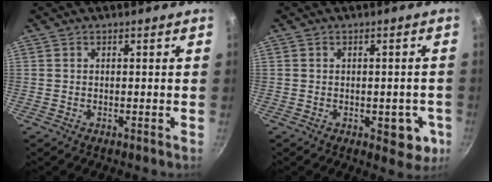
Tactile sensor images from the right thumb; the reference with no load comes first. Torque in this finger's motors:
{"motor_torque": [-0.15, -0.02, -0.10, 0.07, 0.02]}